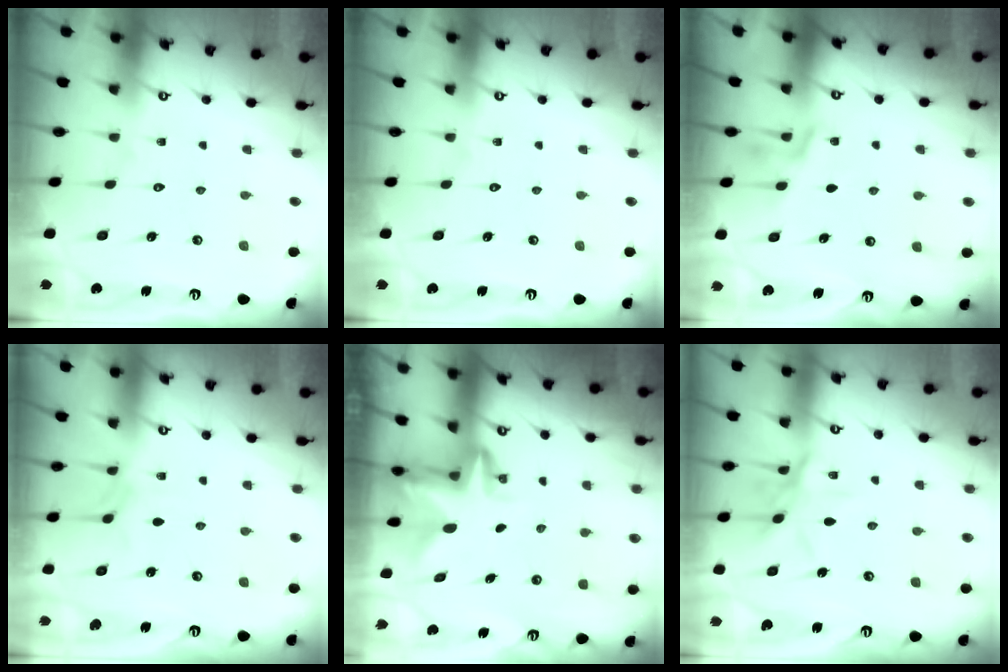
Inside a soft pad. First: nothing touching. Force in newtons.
{"total": 0.0}
{"total": 3.9, "press": 3.7, "slide": 1.3}
{"total": 3.3, "press": 3.3, "slide": 0.5}
{"total": 2.7, "press": 2.7, "slide": 0.2}
{"total": 9.0, "press": 9.0, "slide": 0.6}